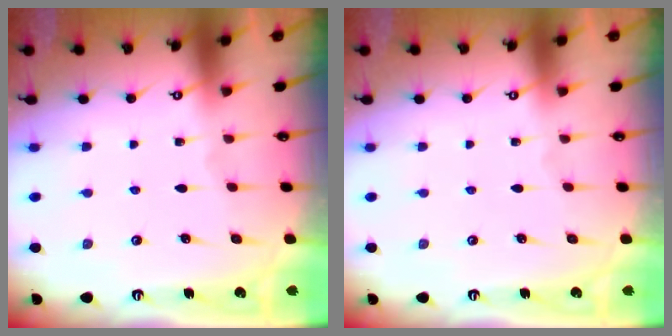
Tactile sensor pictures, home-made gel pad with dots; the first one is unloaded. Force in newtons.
{"total": 0.0}